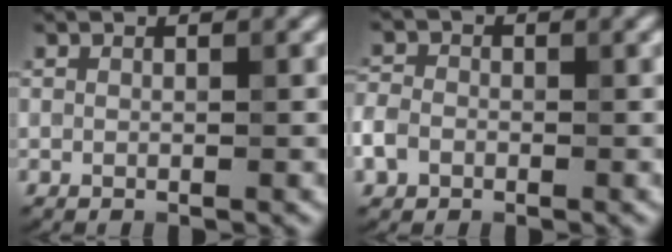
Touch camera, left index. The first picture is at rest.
{"total": 2.4, "force": [-1.0, 1.9, 1.0], "torque": [-0.021, 0.000, -0.029]}